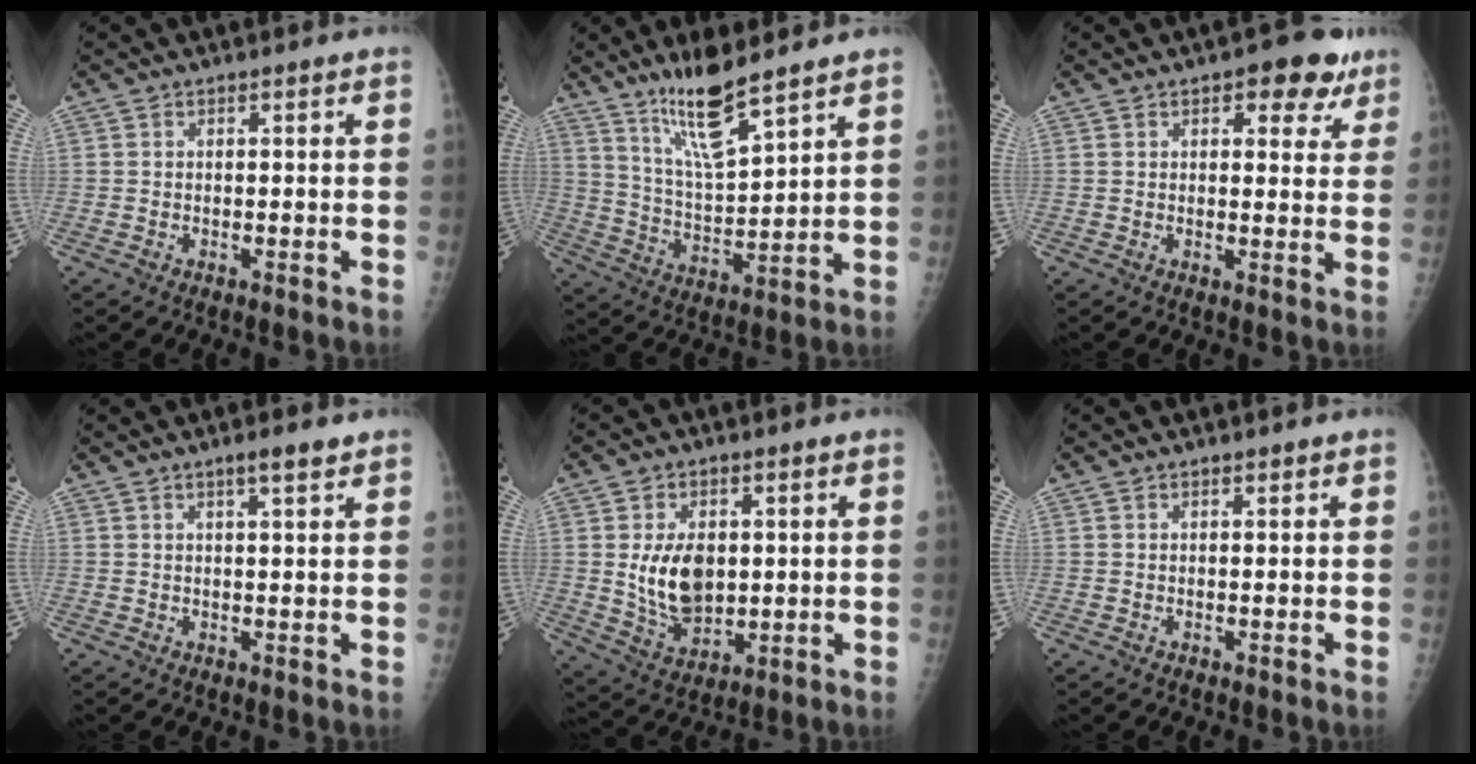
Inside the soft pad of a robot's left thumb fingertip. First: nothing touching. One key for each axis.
{"total": 11.4, "fx": 8.5, "fy": 1.7, "fz": 7.4, "tx": -0.134, "ty": -0.063, "tz": 0.170}
{"total": 7.5, "fx": 4.2, "fy": 3.9, "fz": 4.8, "tx": -0.019, "ty": -0.012, "tz": 0.044}
{"total": 2.8, "fx": 1.8, "fy": 0.4, "fz": 2.1, "tx": -0.031, "ty": -0.009, "tz": 0.028}
{"total": 10.5, "fx": 1.1, "fy": 6.9, "fz": 7.8, "tx": -0.111, "ty": -0.019, "tz": 0.035}
{"total": 0.0}